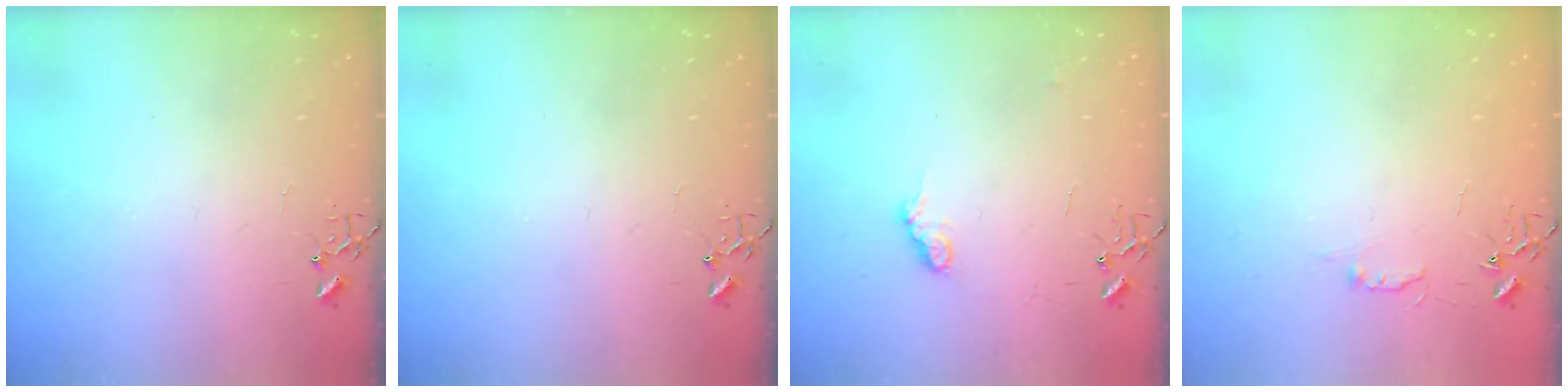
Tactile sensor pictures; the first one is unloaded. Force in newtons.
{"total": 0.0}
{"total": 7.6, "press": 7.6, "slide": 0.5}
{"total": 4.4, "press": 4.4, "slide": 0.6}